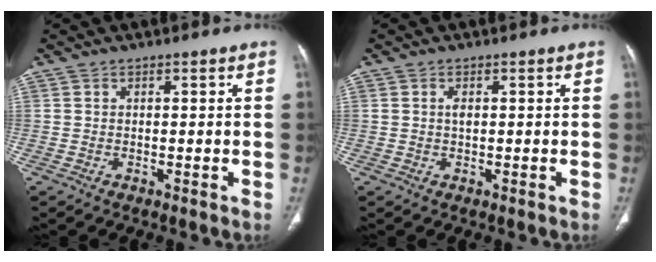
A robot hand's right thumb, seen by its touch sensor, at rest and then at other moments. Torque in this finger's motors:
{"motor_torque": [0.24, 0.24, -0.08, -0.08, 0.04]}